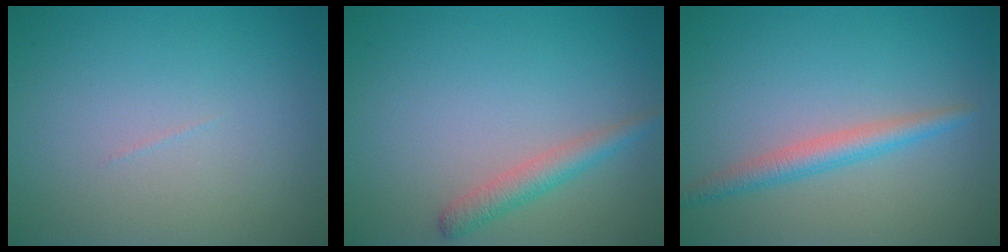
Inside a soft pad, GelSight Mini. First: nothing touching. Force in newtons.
{"total": 2.2, "press": 2.2, "slide": 0.1}
{"total": 2.5, "press": 2.5, "slide": 0.0}